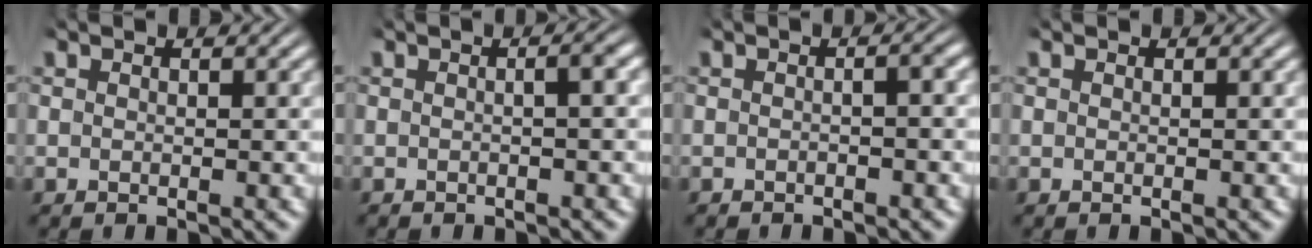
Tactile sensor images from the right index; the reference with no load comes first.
{"total": 1.1, "force": [-0.3, -0.2, 1.0], "torque": [-0.009, 0.006, -0.007]}
{"total": 0.9, "force": [-0.6, -0.2, 0.6], "torque": [-0.008, 0.002, -0.012]}
{"total": 0.0}